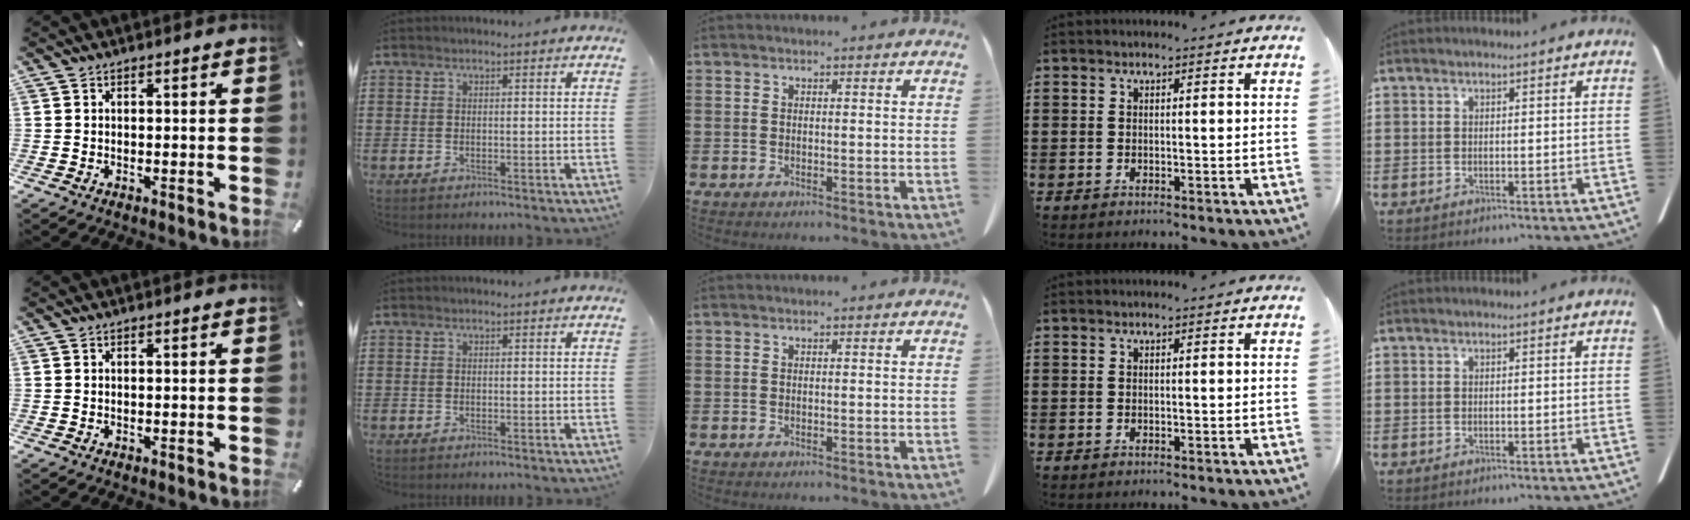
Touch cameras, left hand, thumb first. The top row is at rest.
{}